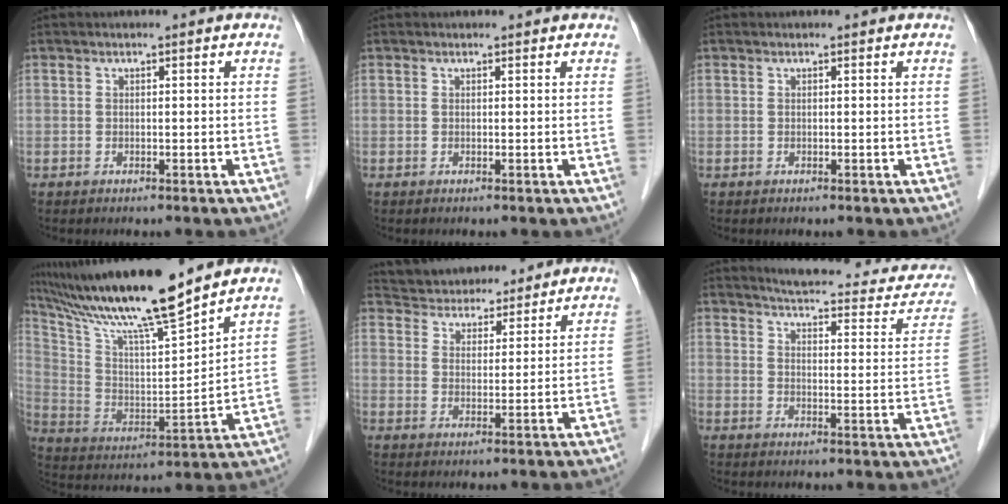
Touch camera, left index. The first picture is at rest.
{"total": 0.9, "force": [0.8, 0.3, 0.1], "torque": [-0.008, 0.008, 0.011]}
{"total": 0.0}
{"total": 19.1, "force": [15.9, 0.1, 10.6], "torque": [-0.198, 0.005, 0.281]}
{"total": 12.3, "force": [11.4, 3.8, 2.5], "torque": [-0.036, 0.023, 0.173]}
{"total": 19.6, "force": [17.8, 4.4, 7.0], "torque": [-0.068, -0.033, 0.198]}